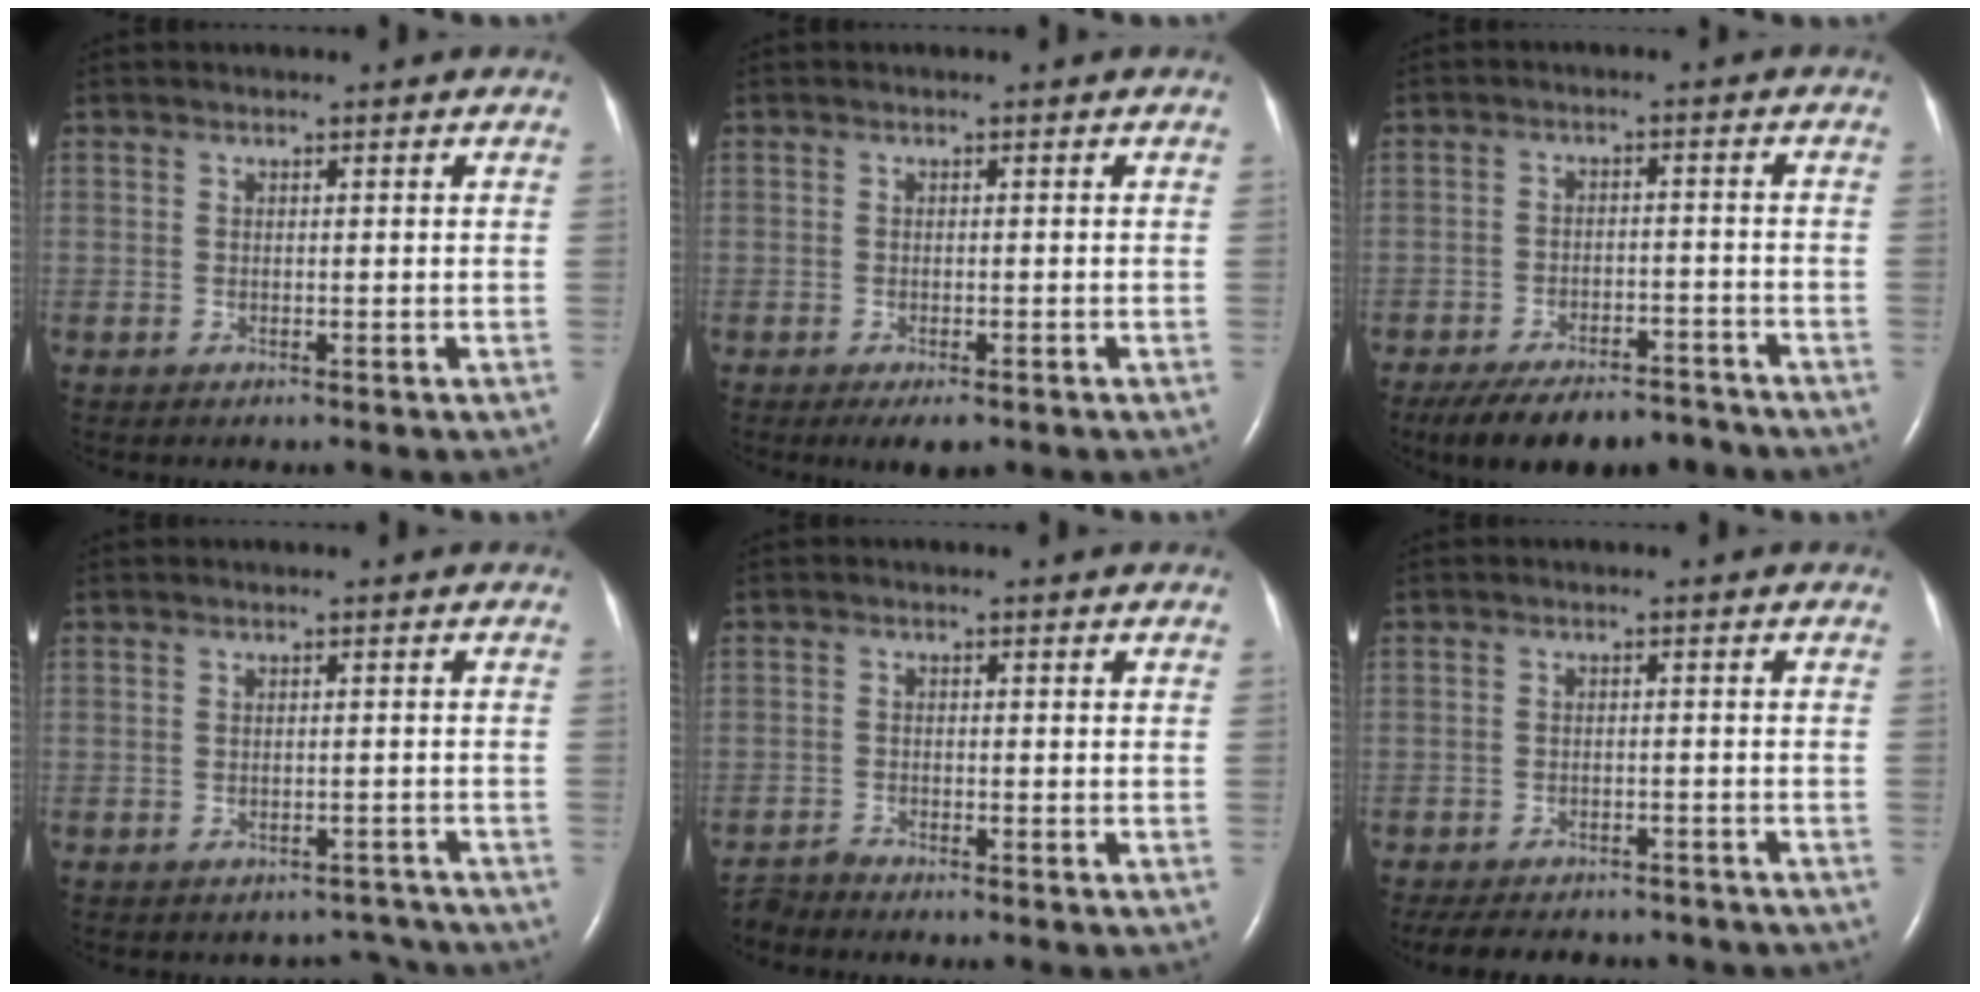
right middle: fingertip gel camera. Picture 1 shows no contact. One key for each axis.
{"total": 3.1, "fx": -2.0, "fy": 1.0, "fz": 2.1, "tx": -0.028, "ty": -0.004, "tz": -0.024}
{"total": 11.0, "fx": -9.4, "fy": 3.8, "fz": 4.3, "tx": -0.062, "ty": 0.004, "tz": -0.144}
{"total": 3.3, "fx": -3.0, "fy": 1.4, "fz": -0.6, "tx": 0.016, "ty": 0.014, "tz": -0.035}
{"total": 2.4, "fx": -2.3, "fy": -0.4, "fz": -0.4, "tx": 0.004, "ty": -0.016, "tz": -0.043}
{"total": 13.3, "fx": -11.5, "fy": 4.7, "fz": 4.6, "tx": -0.098, "ty": -0.002, "tz": -0.142}